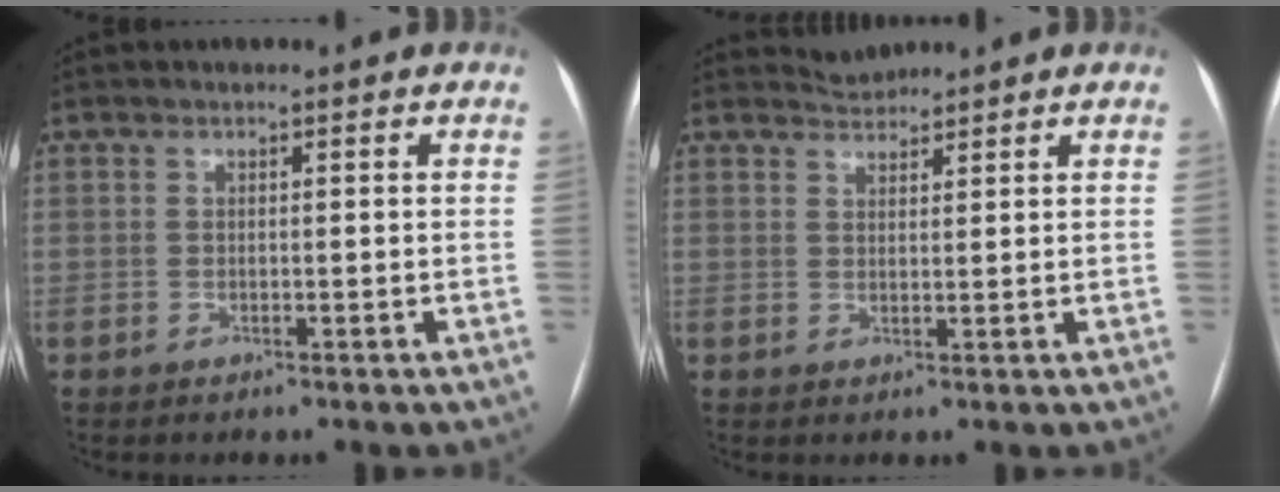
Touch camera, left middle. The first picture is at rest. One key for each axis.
{"total": 2.1, "fx": 2.0, "fy": 0.0, "fz": -0.5, "tx": 0.002, "ty": 0.005, "tz": 0.041}